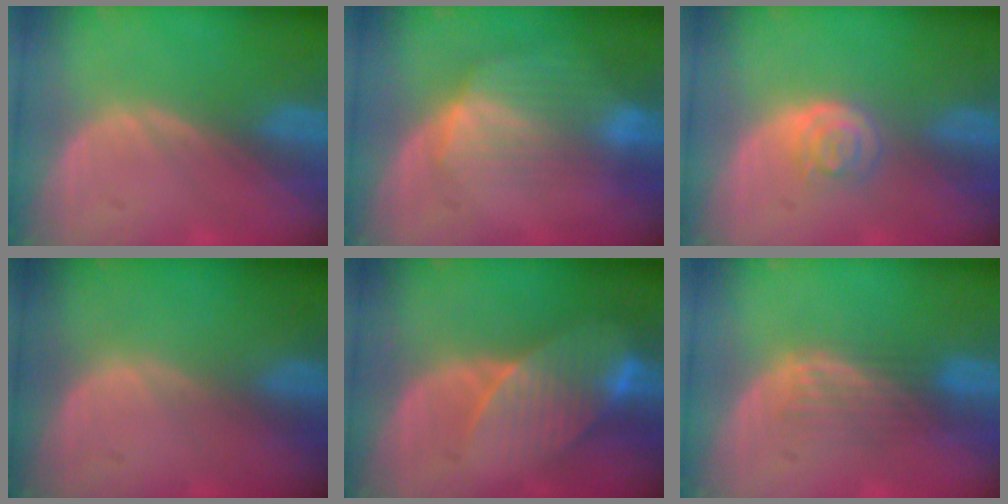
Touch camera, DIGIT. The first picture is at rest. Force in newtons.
{"total": 7.4, "press": 6.7, "slide": 3.0}
{"total": 3.3, "press": 3.2, "slide": 0.6}
{"total": 0.0}
{"total": 8.3, "press": 7.6, "slide": 3.4}
{"total": 4.6, "press": 3.8, "slide": 2.6}